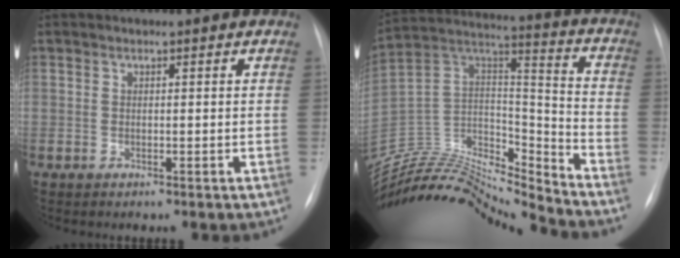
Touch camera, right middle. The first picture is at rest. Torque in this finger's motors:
{"motor_torque": [0.73, -1.41, -0.08, 0.04]}